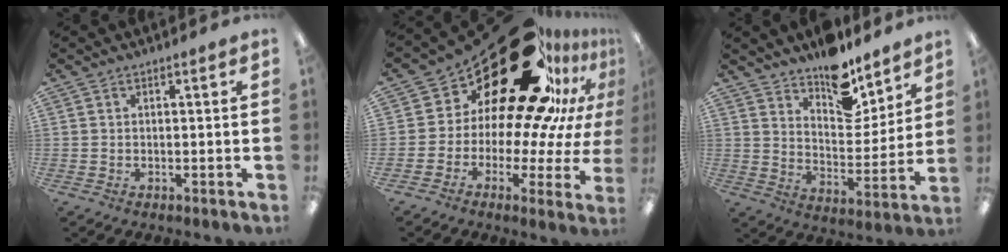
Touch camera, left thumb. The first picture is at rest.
{"total": 29.2, "force": [18.1, 12.4, 19.3], "torque": [-0.299, -0.133, 0.325]}
{"total": 13.1, "force": [10.9, 5.5, 4.6], "torque": [-0.061, -0.087, 0.199]}